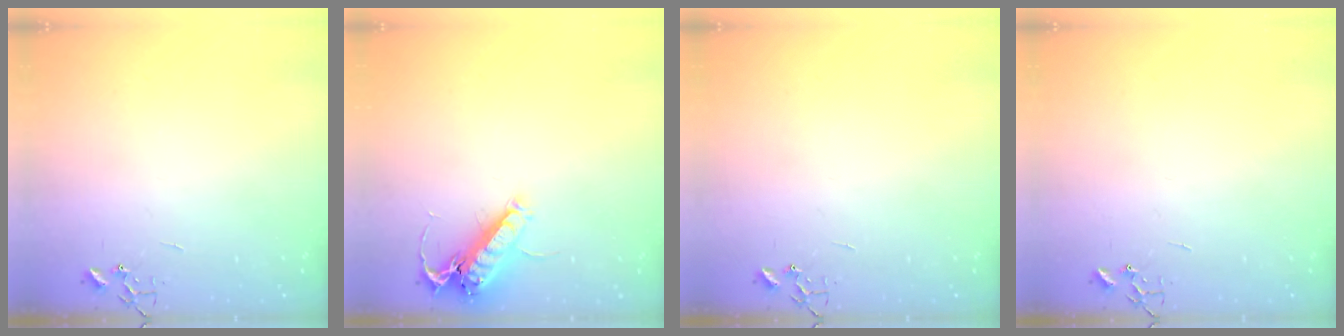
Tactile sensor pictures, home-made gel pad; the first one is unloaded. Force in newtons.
{"total": 14.1, "press": 14.0, "slide": 1.8}
{"total": 0.0}
{"total": 0.0}